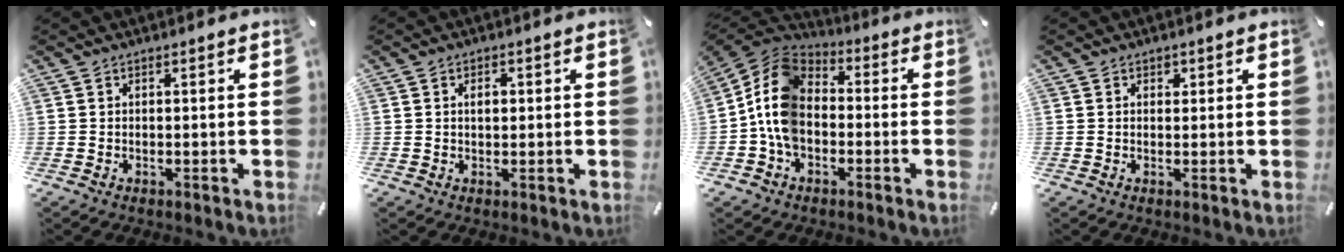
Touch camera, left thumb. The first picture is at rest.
{"total": 2.4, "force": [0.4, 1.5, 1.8], "torque": [-0.031, 0.004, 0.004]}
{"total": 11.7, "force": [-2.8, 9.1, 6.8], "torque": [-0.174, 0.017, -0.059]}
{"total": 1.0, "force": [0.4, 0.9, 0.3], "torque": [0.001, 0.001, 0.005]}